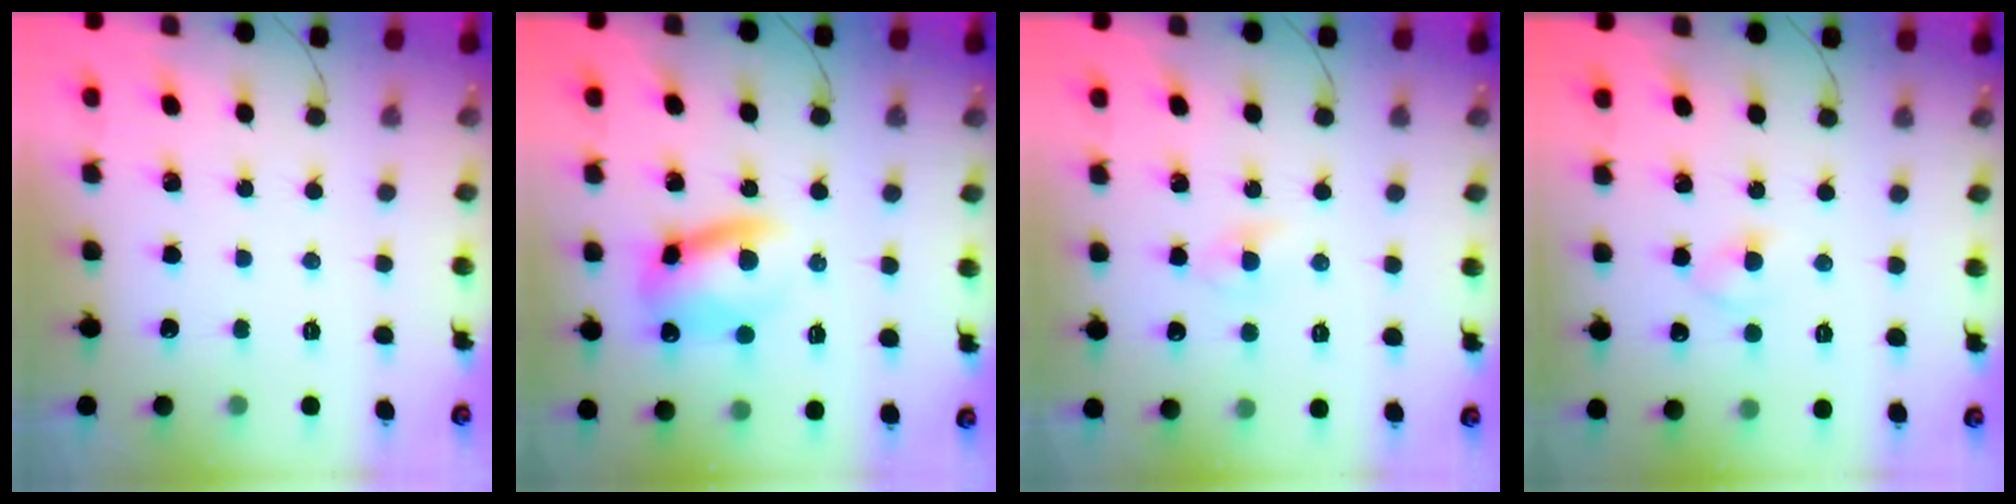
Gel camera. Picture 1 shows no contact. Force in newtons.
{"total": 10.5, "press": 10.4, "slide": 1.6}
{"total": 2.3, "press": 2.1, "slide": 0.9}
{"total": 2.5, "press": 2.3, "slide": 1.0}